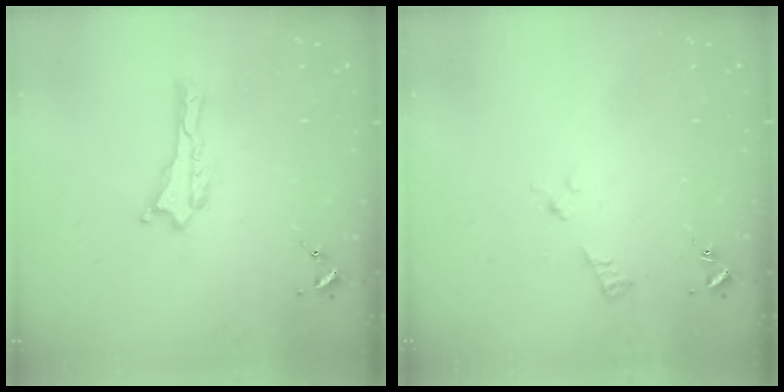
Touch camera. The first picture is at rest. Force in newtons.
{"total": 2.5, "press": 2.5, "slide": 0.3}